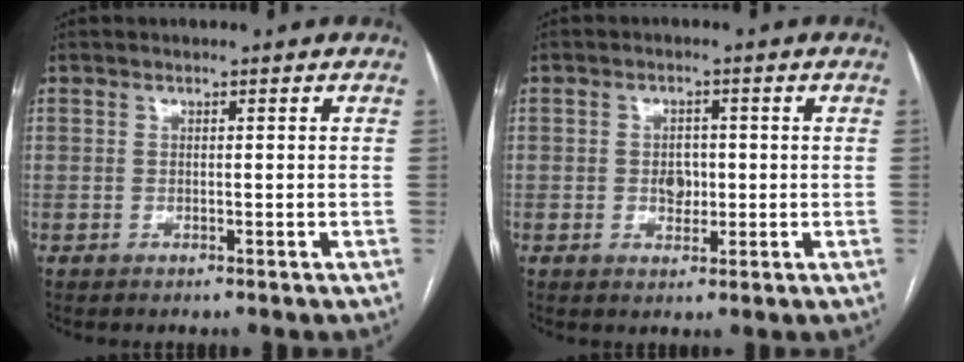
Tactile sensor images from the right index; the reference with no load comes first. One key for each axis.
{"total": 3.1, "fx": -0.1, "fy": 2.3, "fz": 2.1, "tx": -0.029, "ty": 0.003, "tz": 0.002}